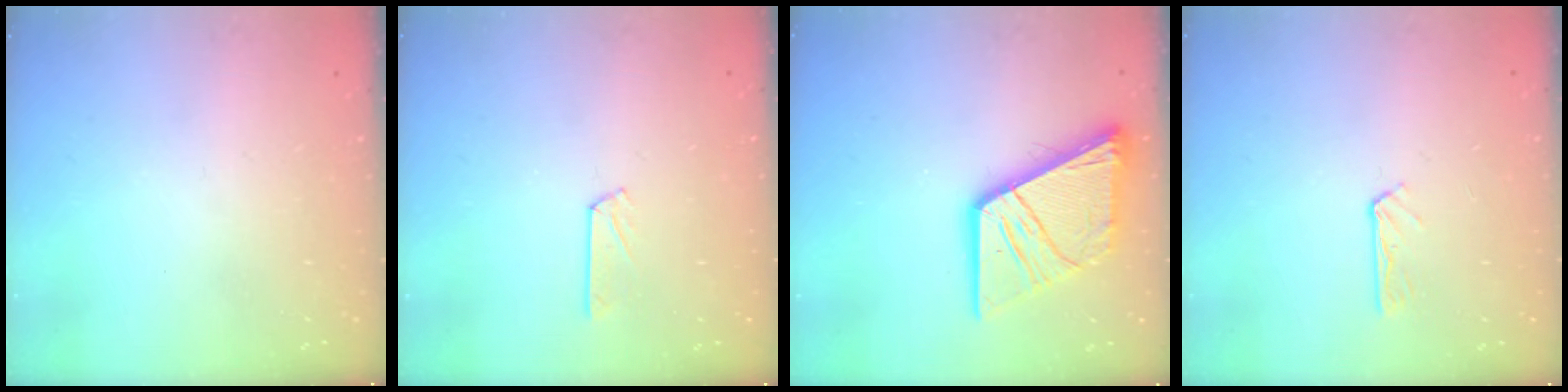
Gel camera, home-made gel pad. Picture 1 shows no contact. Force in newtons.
{"total": 3.7, "press": 3.7, "slide": 0.4}
{"total": 18.9, "press": 18.7, "slide": 2.1}
{"total": 2.7, "press": 2.7, "slide": 0.2}